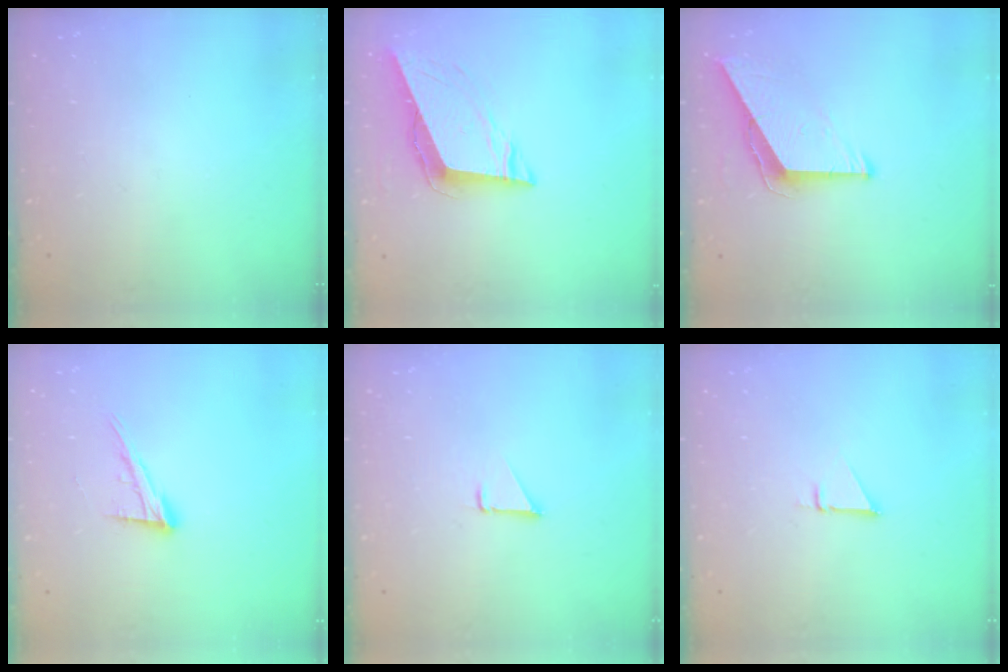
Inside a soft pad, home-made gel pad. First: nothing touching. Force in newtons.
{"total": 10.4, "press": 9.8, "slide": 3.5}
{"total": 9.5, "press": 9.4, "slide": 1.0}
{"total": 12.3, "press": 12.0, "slide": 2.5}
{"total": 1.3, "press": 1.3, "slide": 0.1}
{"total": 1.4, "press": 1.4, "slide": 0.0}